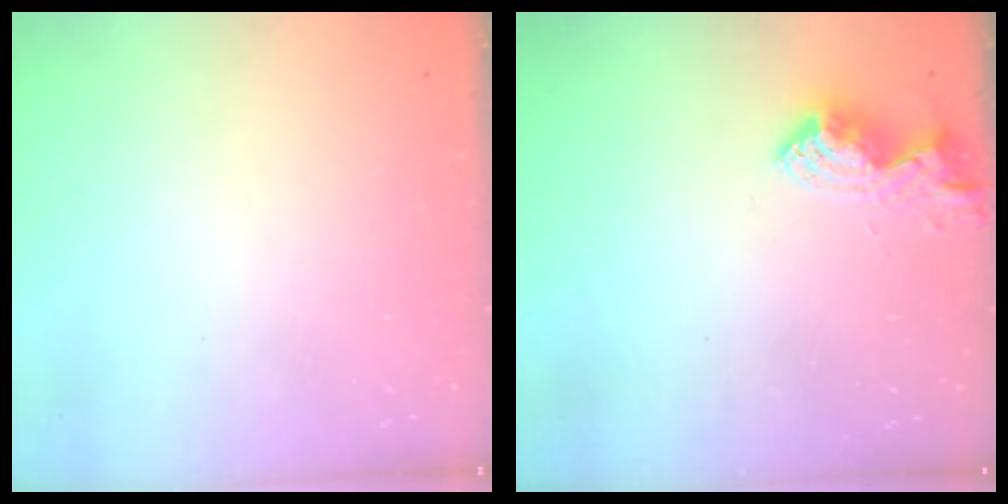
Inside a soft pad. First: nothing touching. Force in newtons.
{"total": 13.7, "press": 13.6, "slide": 0.9}